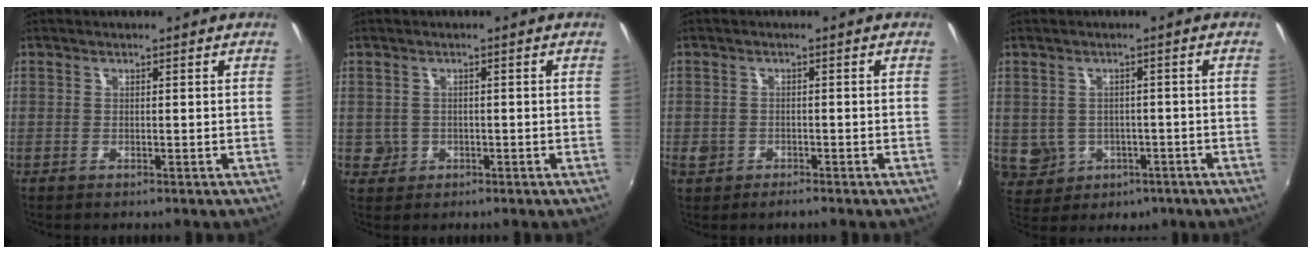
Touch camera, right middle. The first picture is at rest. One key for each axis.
{"total": 2.7, "fx": -0.3, "fy": 2.6, "fz": 0.4, "tx": -0.009, "ty": -0.001, "tz": -0.001}
{"total": 2.7, "fx": -0.6, "fy": 2.6, "fz": 0.5, "tx": -0.013, "ty": -0.003, "tz": -0.007}
{"total": 7.7, "fx": -1.8, "fy": 7.0, "fz": 2.6, "tx": -0.075, "ty": 0.001, "tz": -0.003}